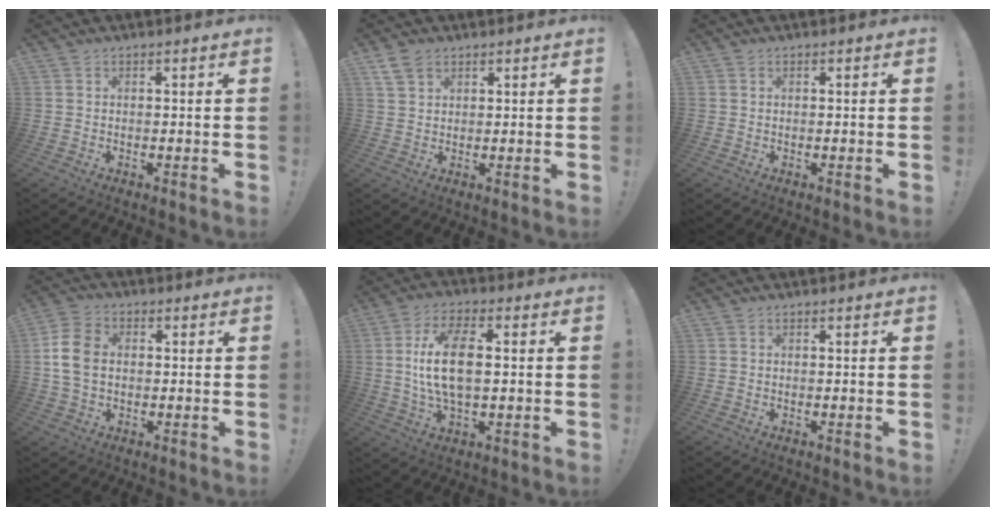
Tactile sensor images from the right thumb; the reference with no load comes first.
{"total": 4.6, "force": [2.9, 2.9, 2.1], "torque": [-0.041, -0.007, 0.057]}
{"total": 0.0}
{"total": 9.0, "force": [0.1, 6.4, 6.3], "torque": [-0.131, 0.012, 0.007]}
{"total": 13.0, "force": [1.0, 5.9, 11.5], "torque": [-0.217, -0.003, 0.015]}
{"total": 0.0}